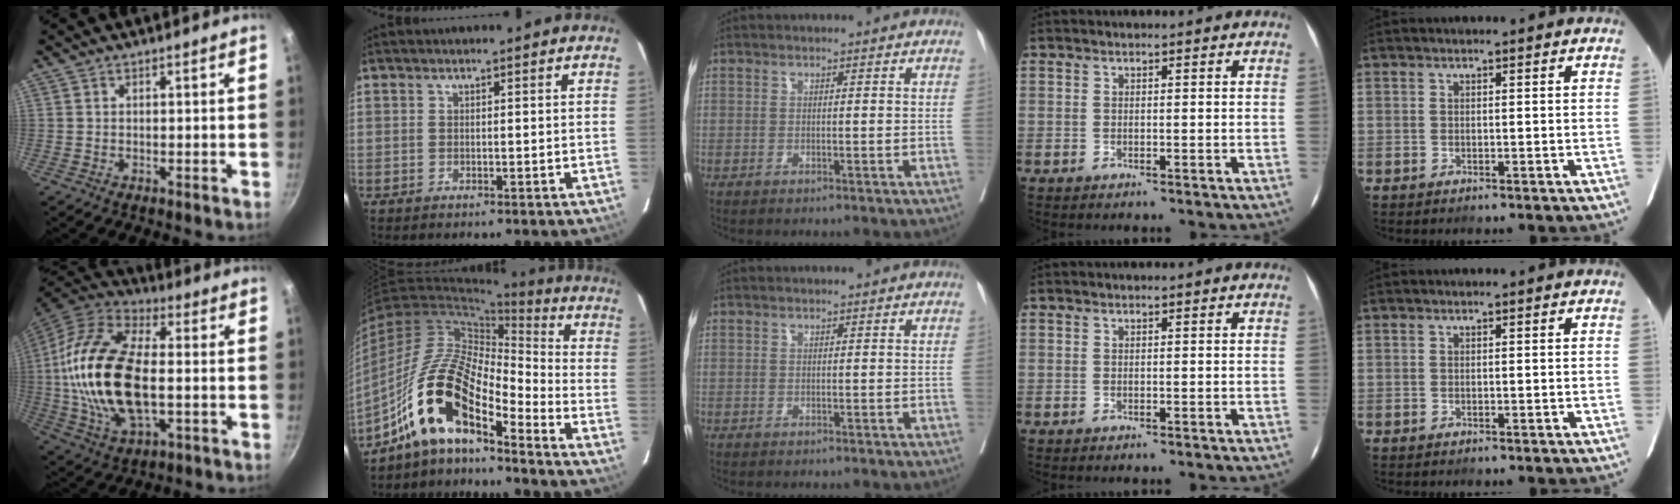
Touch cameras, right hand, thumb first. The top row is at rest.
{"thumb": {"total": 24.4, "force": [-1.2, 12.0, 21.2], "torque": [-0.438, 0.007, -0.022]}, "index": {"total": 12.9, "force": [-8.4, 3.7, 9.1], "torque": [-0.187, 0.038, -0.155]}}